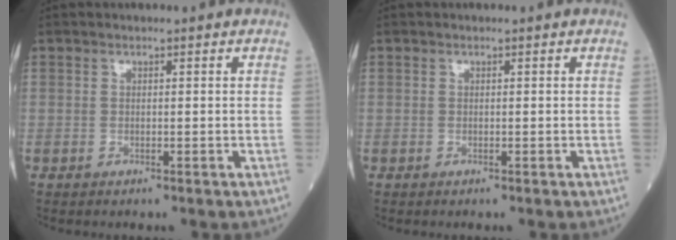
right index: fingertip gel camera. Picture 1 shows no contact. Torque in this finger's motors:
{"motor_torque": [0.00, 0.00, 0.00, 0.00]}